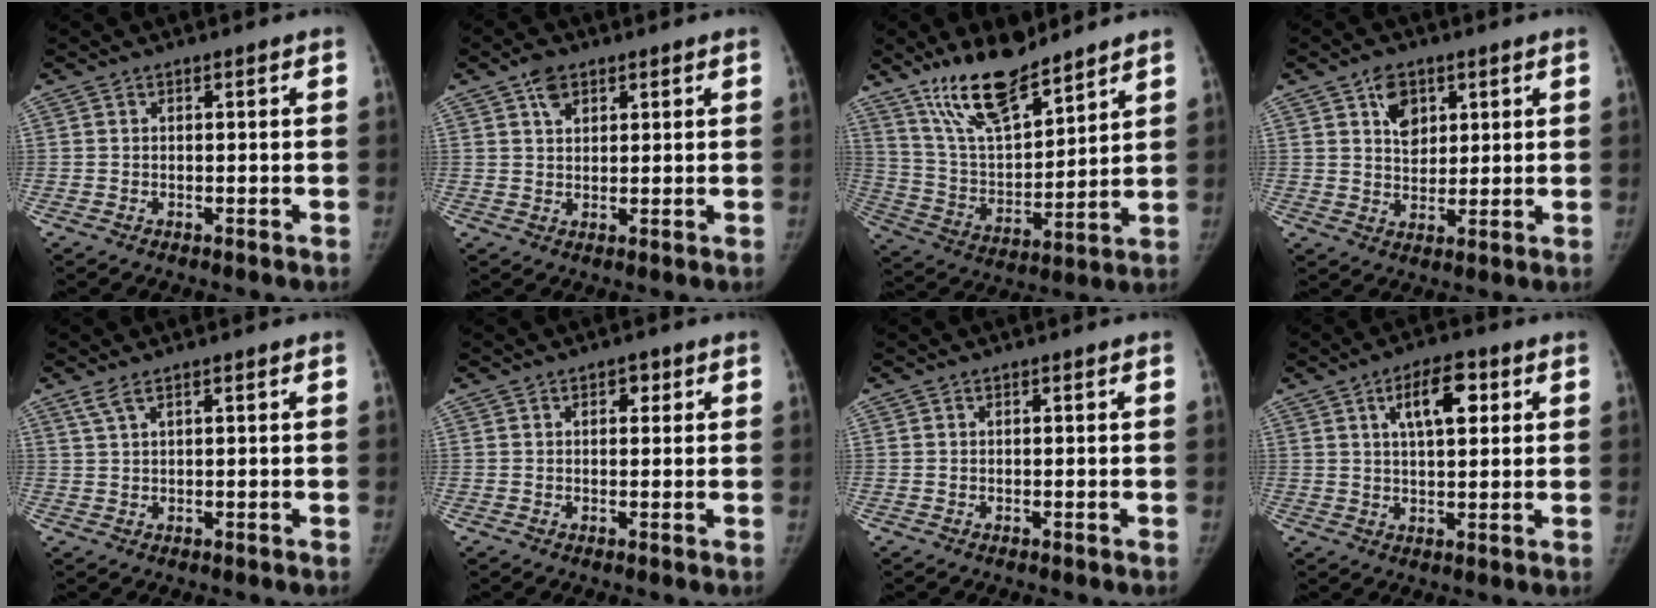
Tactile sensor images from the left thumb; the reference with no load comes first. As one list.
[{"total": 4.2, "force": [2.3, 2.8, 2.2], "torque": [-0.025, -0.006, 0.040]}, {"total": 16.6, "force": [12.6, 5.4, 9.3], "torque": [-0.131, -0.070, 0.238]}, {"total": 6.5, "force": [3.0, 4.5, 3.5], "torque": [-0.029, -0.017, 0.050]}, {"total": 2.1, "force": [1.5, 0.3, 1.5], "torque": [-0.041, 0.005, 0.038]}, {"total": 2.1, "force": [0.9, 1.4, 1.2], "torque": [-0.002, 0.000, 0.009]}, {"total": 0.0}, {"total": 8.5, "force": [3.2, 3.8, 6.9], "torque": [-0.090, -0.004, 0.049]}]